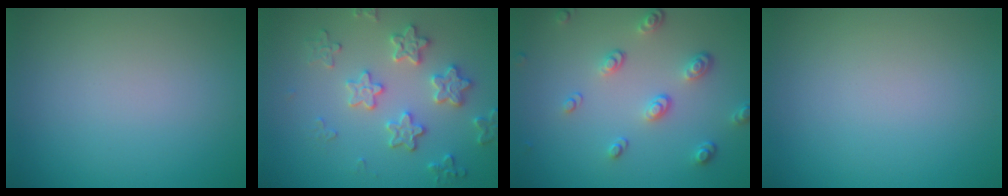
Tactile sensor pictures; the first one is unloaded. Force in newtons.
{"total": 3.7, "press": 3.7, "slide": 0.3}
{"total": 3.4, "press": 2.6, "slide": 2.2}
{"total": 0.0}